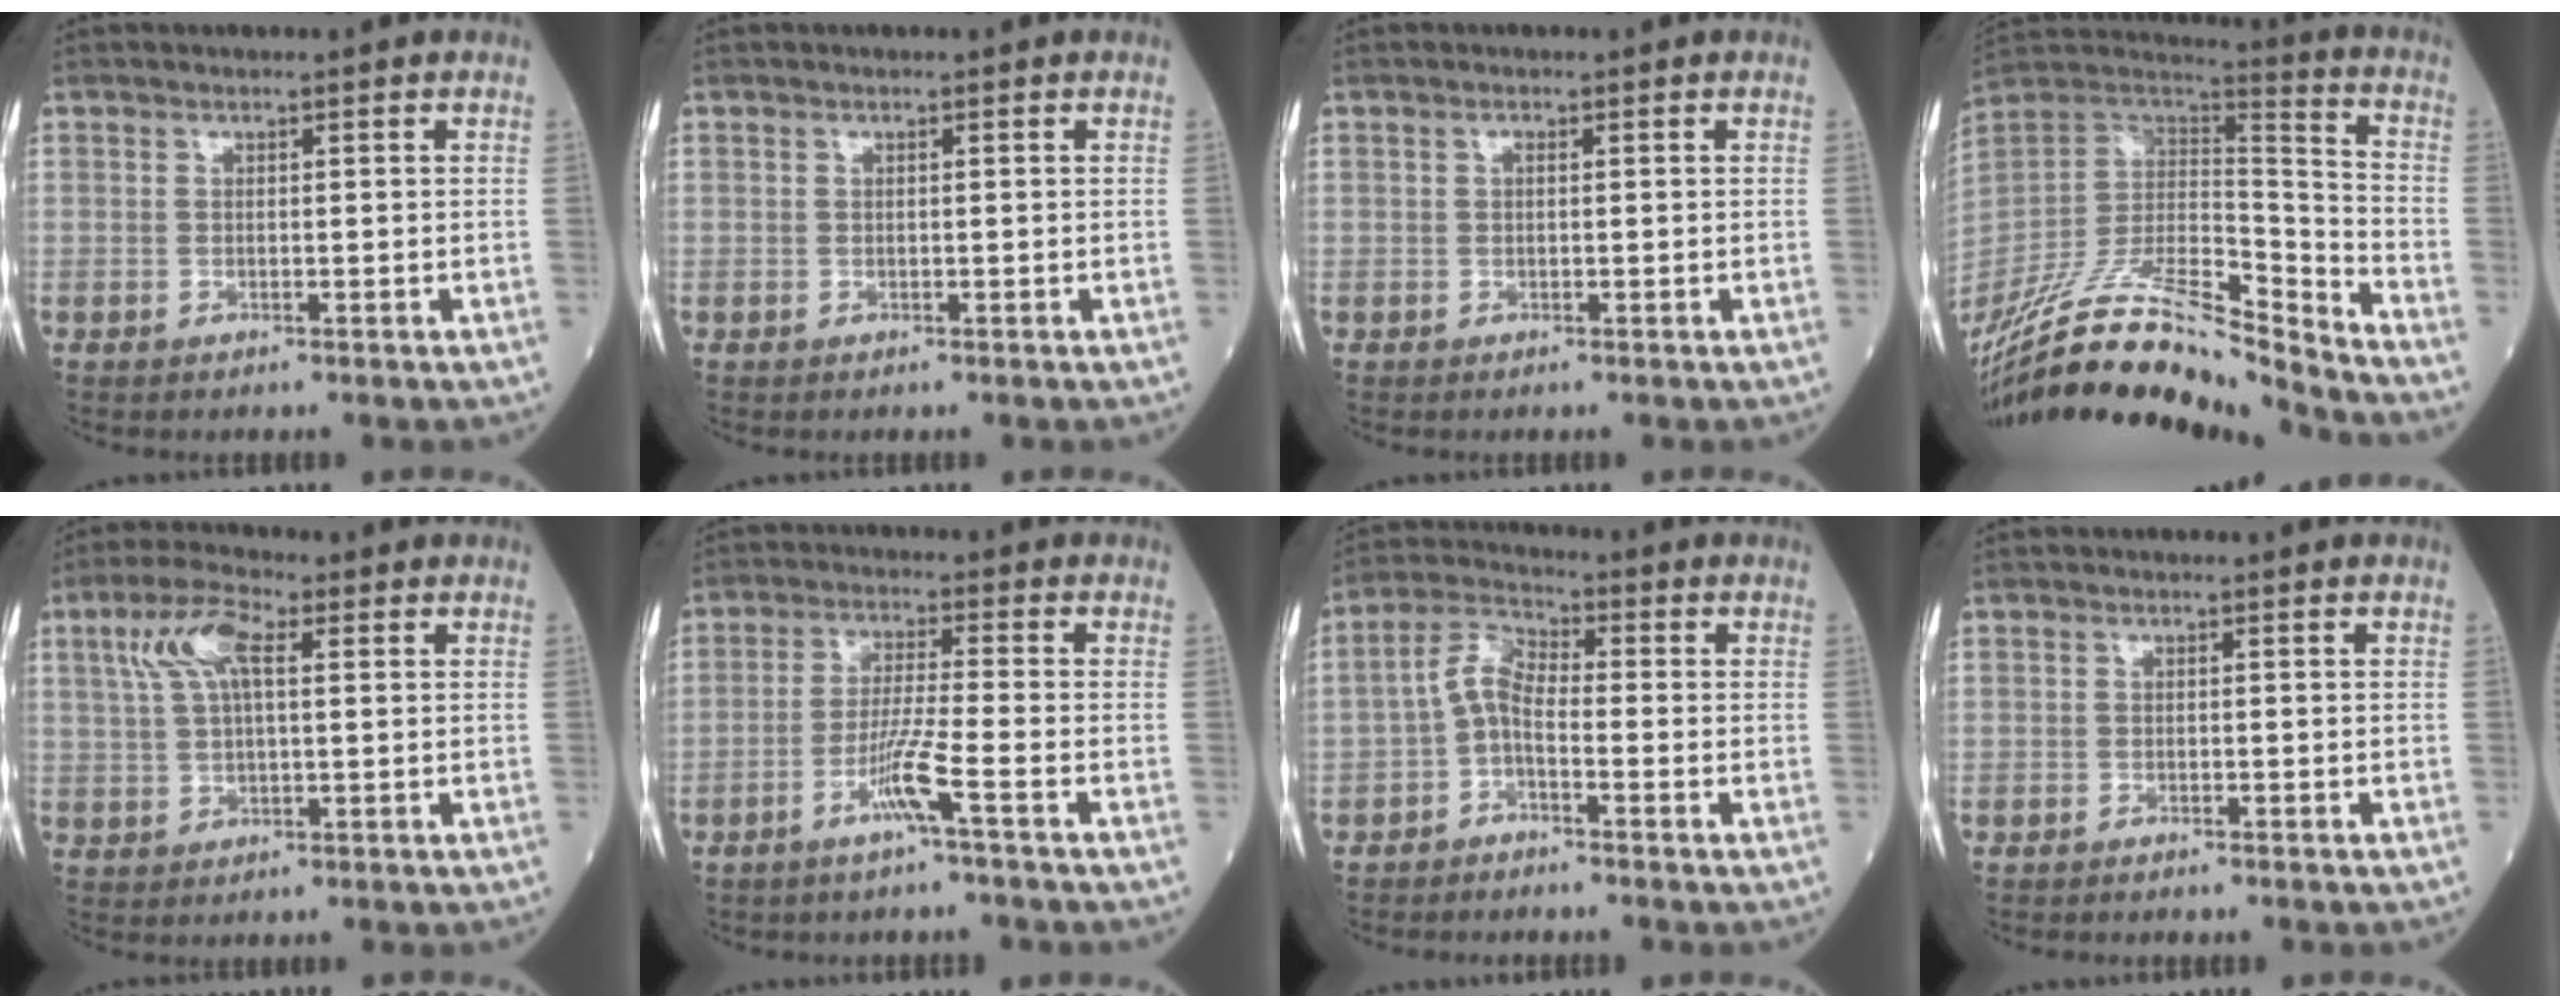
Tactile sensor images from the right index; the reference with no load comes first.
{"total": 0.0}
{"total": 0.5, "force": [0.1, 0.3, 0.4], "torque": [-0.009, 0.002, 0.001]}
{"total": 24.6, "force": [-22.0, 1.5, 10.9], "torque": [-0.235, -0.005, -0.380]}
{"total": 7.2, "force": [2.6, 2.3, 6.3], "torque": [-0.136, 0.022, 0.049]}
{"total": 5.6, "force": [-3.0, -1.1, 4.7], "torque": [-0.094, -0.003, -0.062]}
{"total": 4.3, "force": [-1.6, 1.8, 3.5], "torque": [-0.069, 0.012, -0.041]}
{"total": 1.1, "force": [-1.0, -0.1, 0.4], "torque": [-0.008, 0.000, -0.014]}